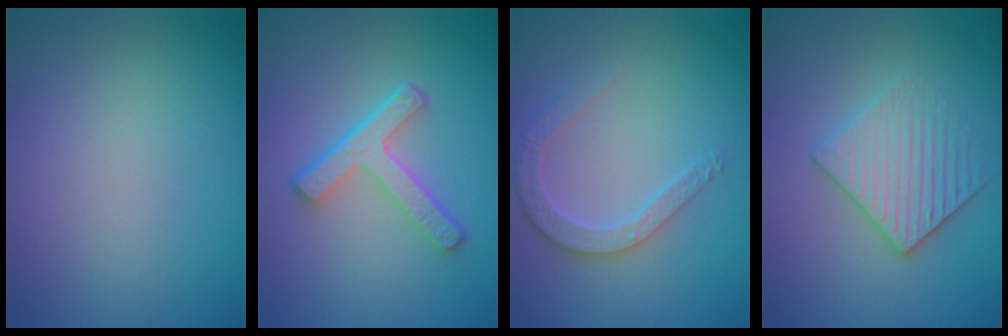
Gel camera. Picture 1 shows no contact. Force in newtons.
{"total": 4.6, "press": 3.3, "slide": 3.1}
{"total": 2.7, "press": 2.7, "slide": 0.3}
{"total": 3.2, "press": 3.1, "slide": 0.9}